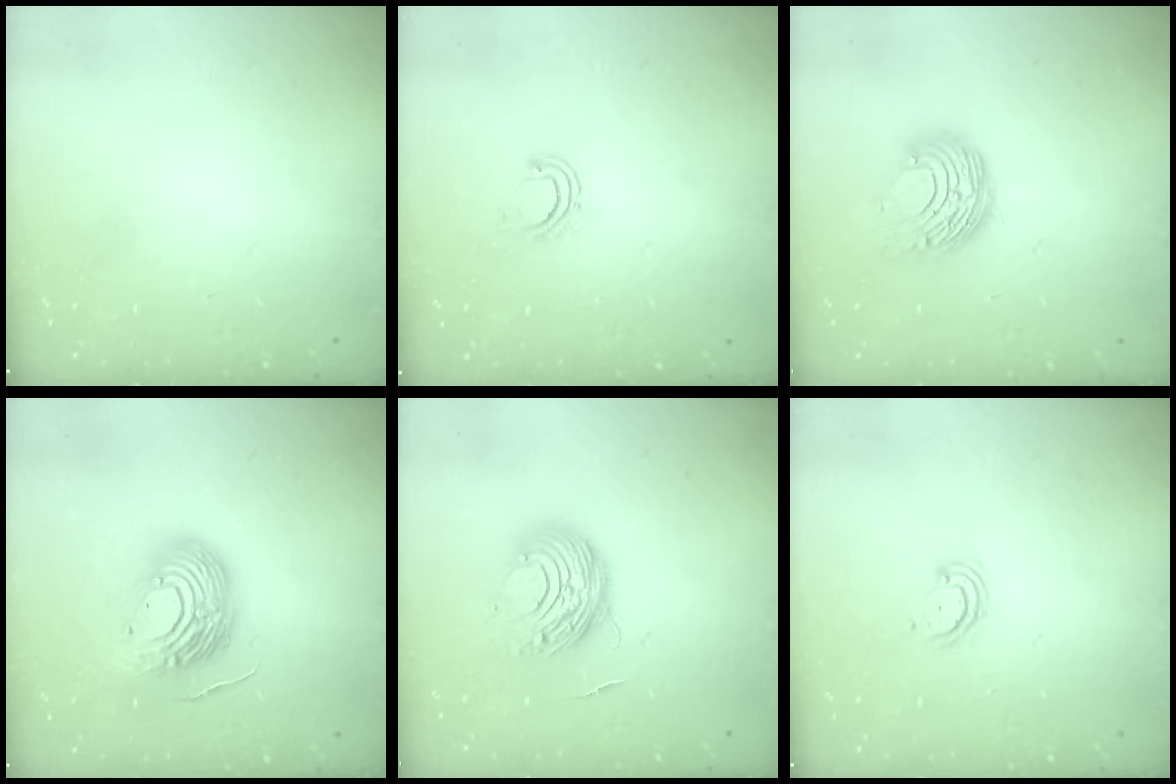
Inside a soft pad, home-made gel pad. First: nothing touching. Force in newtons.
{"total": 5.4, "press": 5.4, "slide": 0.5}
{"total": 9.1, "press": 9.1, "slide": 0.4}
{"total": 14.0, "press": 13.8, "slide": 2.2}
{"total": 10.5, "press": 10.5, "slide": 0.9}
{"total": 3.3, "press": 3.3, "slide": 0.4}